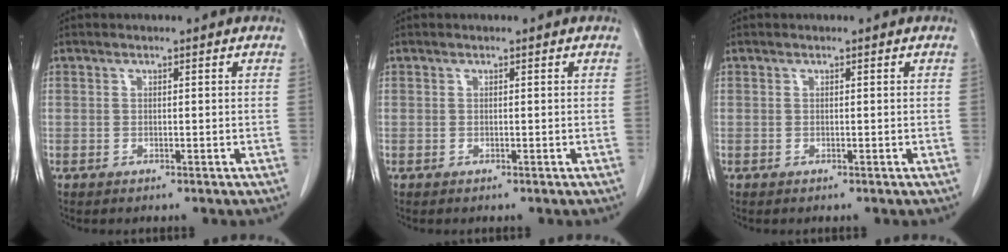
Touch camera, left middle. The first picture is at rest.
{"total": 0.0}
{"total": 0.0}